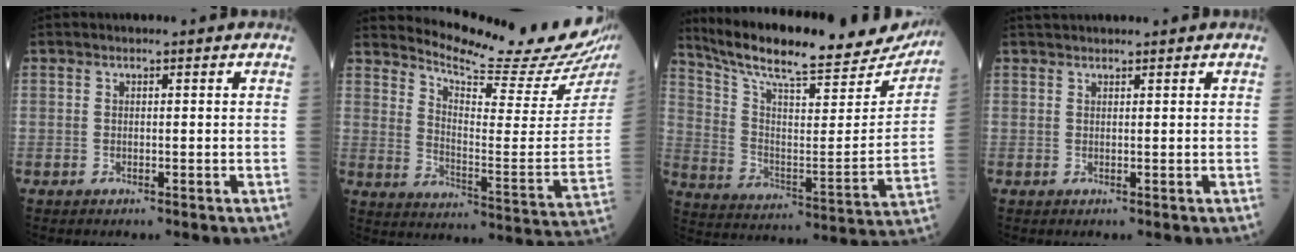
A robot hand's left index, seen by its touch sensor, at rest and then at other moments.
{"total": 19.8, "force": [18.6, -0.5, 6.8], "torque": [-0.114, -0.113, 0.246]}
{"total": 26.8, "force": [24.2, 4.3, 10.8], "torque": [-0.176, -0.055, 0.336]}
{"total": 3.4, "force": [3.2, 0.4, 1.1], "torque": [-0.006, 0.034, 0.051]}